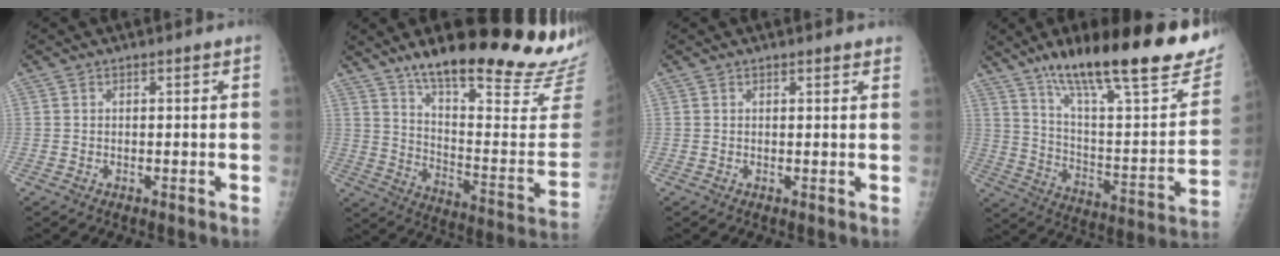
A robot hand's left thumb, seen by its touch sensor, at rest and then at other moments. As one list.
[{"total": 30.2, "force": [22.2, 6.1, 19.5], "torque": [-0.239, -0.124, 0.312]}, {"total": 2.4, "force": [2.1, 0.5, 1.0], "torque": [-0.005, -0.001, 0.020]}, {"total": 31.8, "force": [20.7, 7.7, 22.8], "torque": [-0.315, -0.052, 0.319]}]